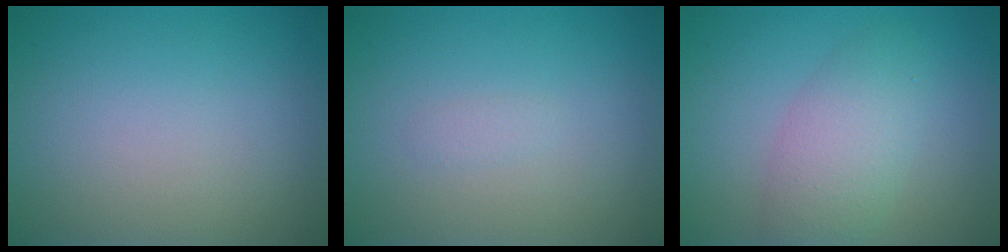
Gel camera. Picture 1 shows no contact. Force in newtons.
{"total": 0.5, "press": 0.5, "slide": 0.0}
{"total": 3.9, "press": 3.9, "slide": 0.1}